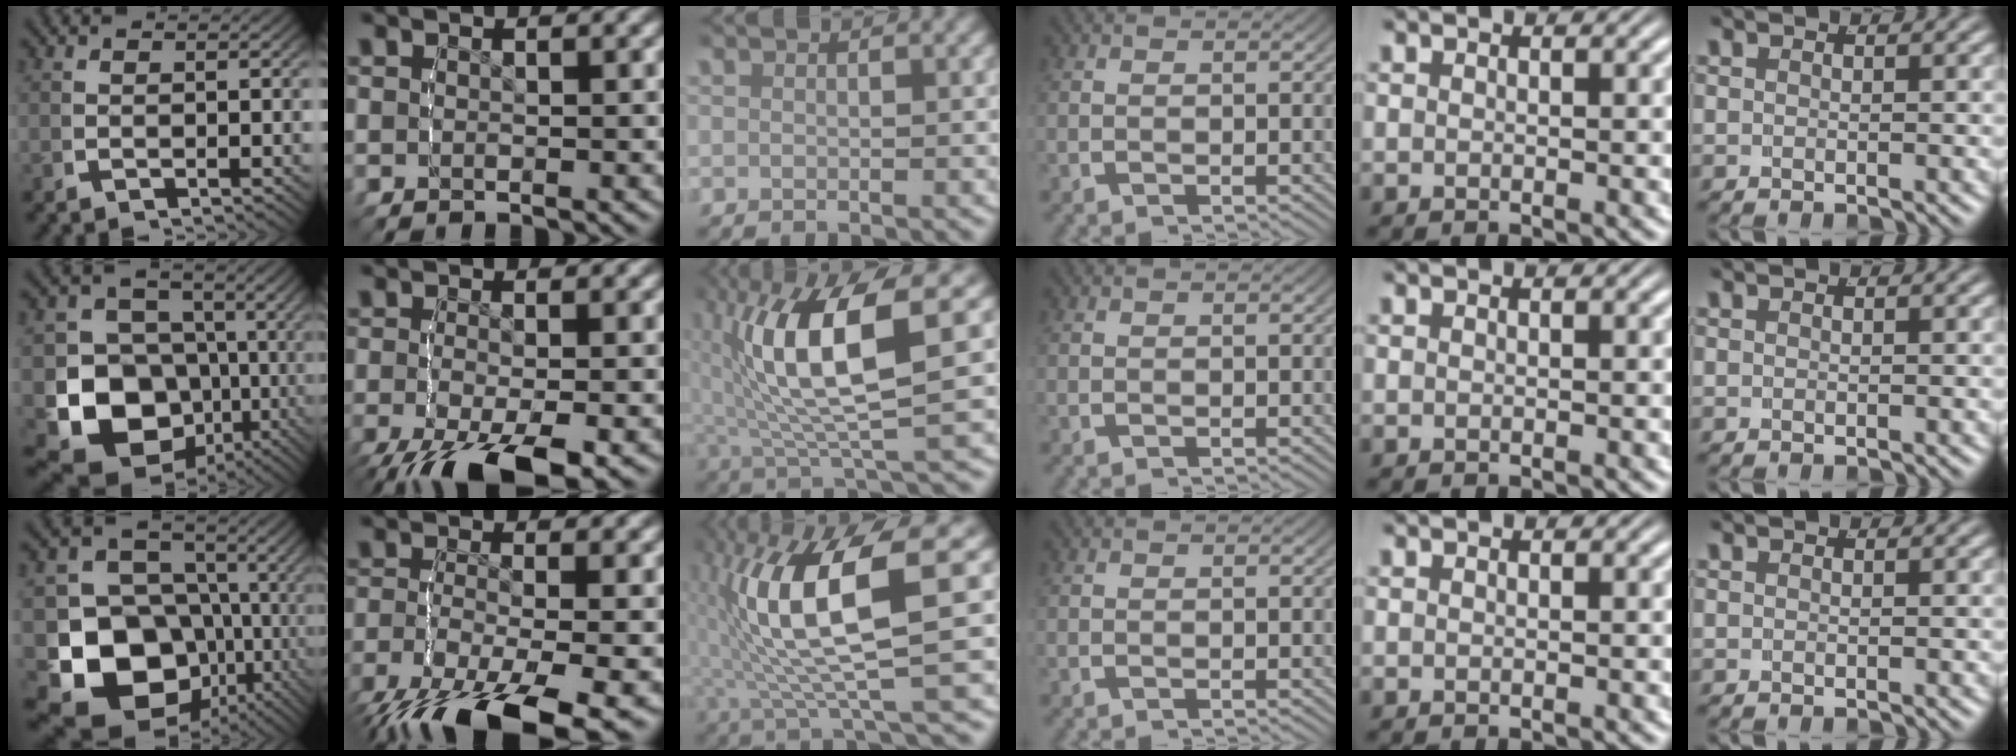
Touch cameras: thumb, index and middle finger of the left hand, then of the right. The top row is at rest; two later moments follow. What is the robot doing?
{"motion": "lift_and_place", "object": "bandage"}